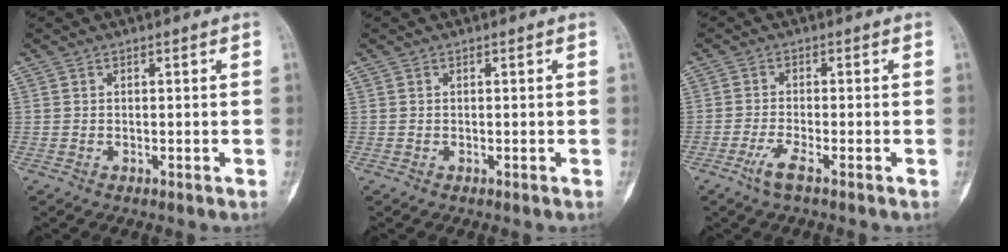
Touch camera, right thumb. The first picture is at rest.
{"total": 0.0}
{"total": 3.4, "force": [-2.1, 0.2, 2.6], "torque": [-0.068, 0.001, -0.046]}